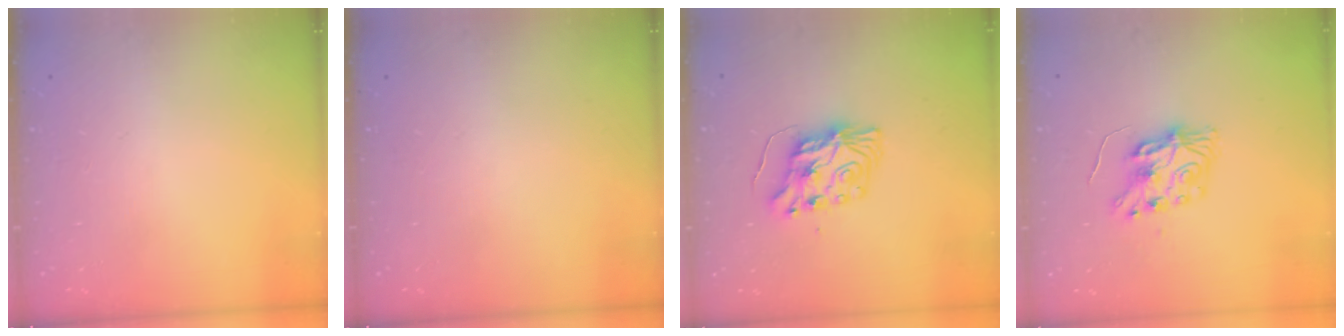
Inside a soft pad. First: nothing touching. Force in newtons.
{"total": 0.0}
{"total": 8.2, "press": 8.2, "slide": 0.6}
{"total": 8.5, "press": 8.5, "slide": 0.3}